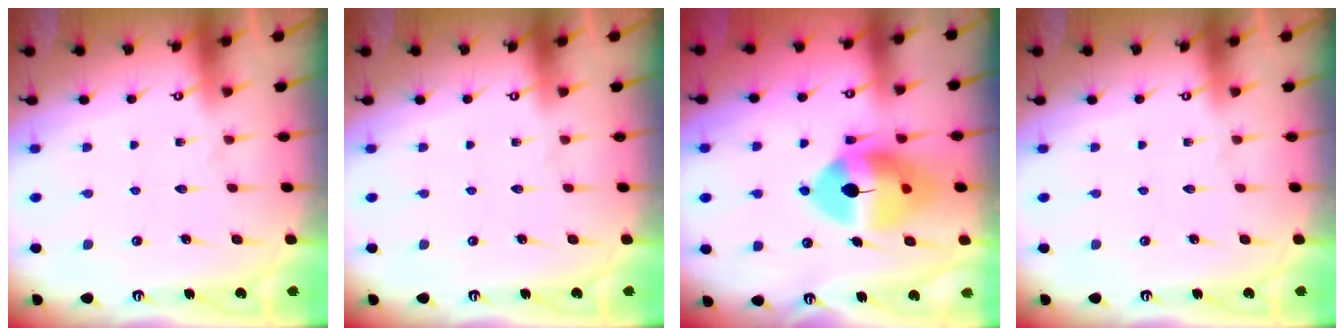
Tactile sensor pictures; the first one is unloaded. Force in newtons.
{"total": 0.0}
{"total": 14.5, "press": 14.4, "slide": 2.1}
{"total": 0.0}